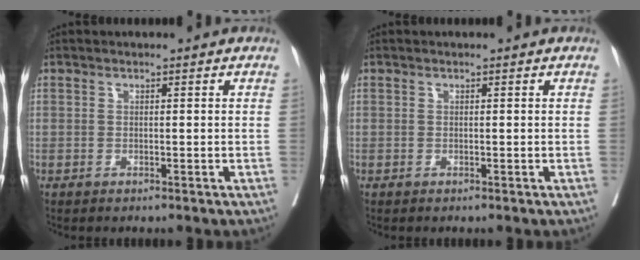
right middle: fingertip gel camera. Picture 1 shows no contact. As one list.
[{"total": 0.0}]